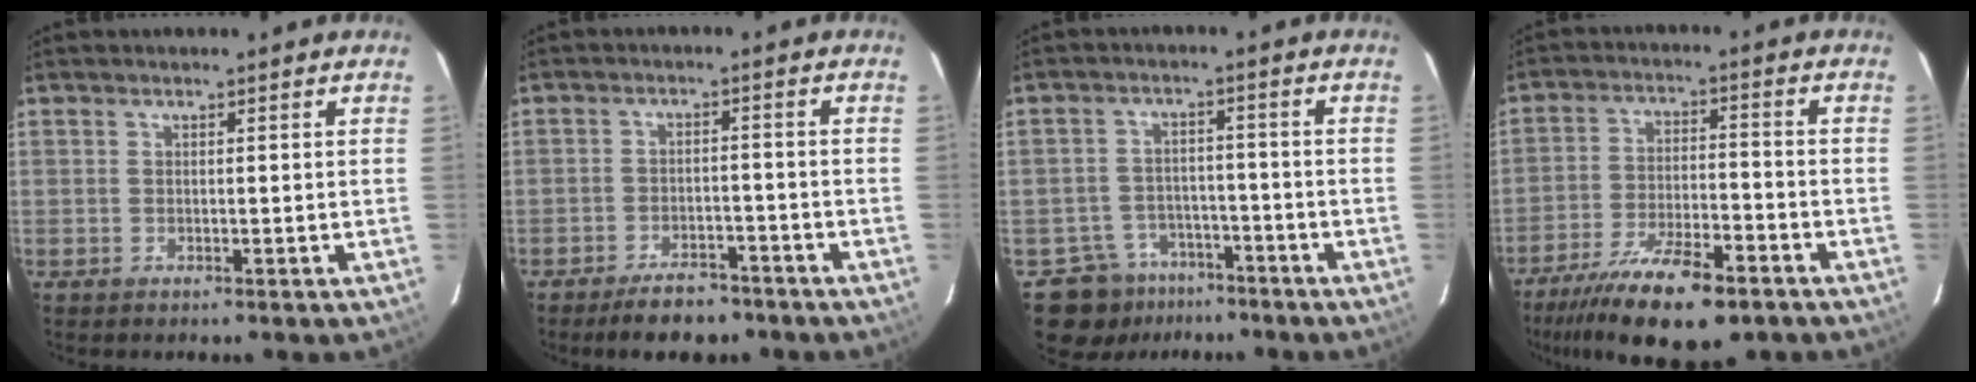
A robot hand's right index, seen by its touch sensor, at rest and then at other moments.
{"total": 6.2, "force": [-4.9, 2.5, 2.7], "torque": [-0.048, 0.000, -0.077]}
{"total": 8.5, "force": [-5.9, 6.2, 0.3], "torque": [-0.008, 0.027, -0.085]}
{"total": 13.8, "force": [-9.6, 3.2, 9.3], "torque": [-0.168, -0.024, -0.167]}